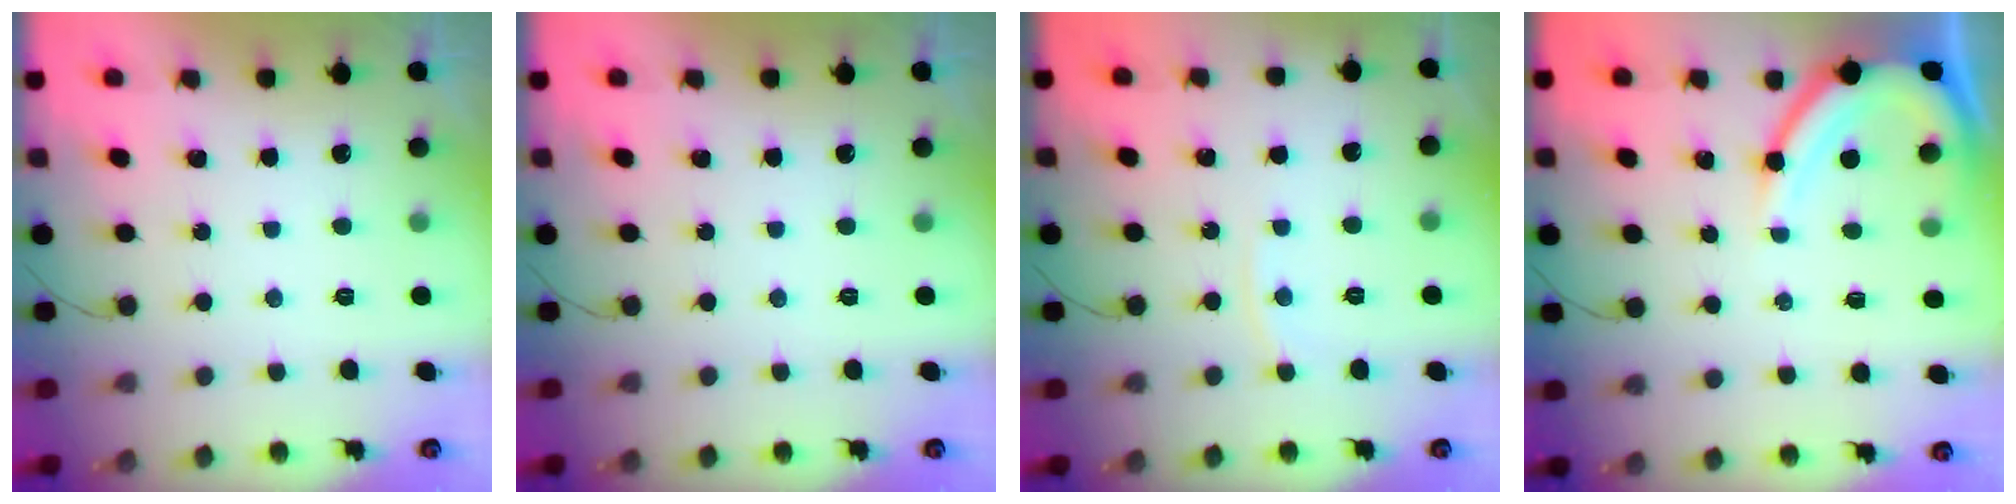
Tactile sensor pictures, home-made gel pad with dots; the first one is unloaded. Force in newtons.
{"total": 0.0}
{"total": 3.1, "press": 3.1, "slide": 0.4}
{"total": 9.5, "press": 9.5, "slide": 0.9}